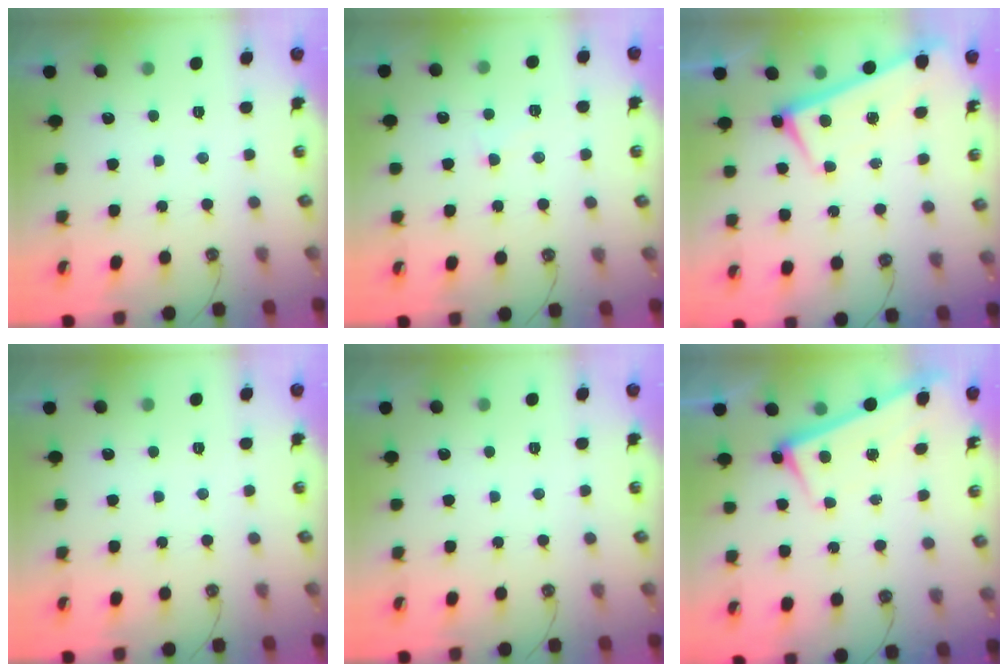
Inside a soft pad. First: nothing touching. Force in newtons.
{"total": 1.5, "press": 1.4, "slide": 0.6}
{"total": 1.0, "press": 0.8, "slide": 0.5}
{"total": 0.0}
{"total": 0.0}
{"total": 2.7, "press": 2.7, "slide": 0.4}